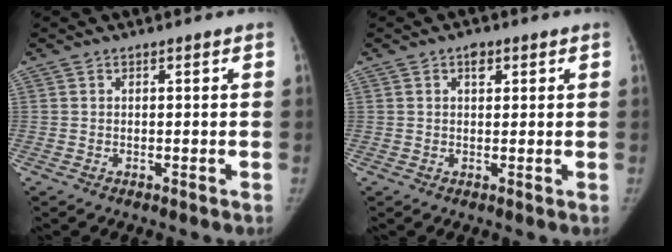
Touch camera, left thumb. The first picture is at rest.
{"total": 2.4, "force": [1.1, 1.6, 1.5], "torque": [-0.009, -0.001, 0.013]}